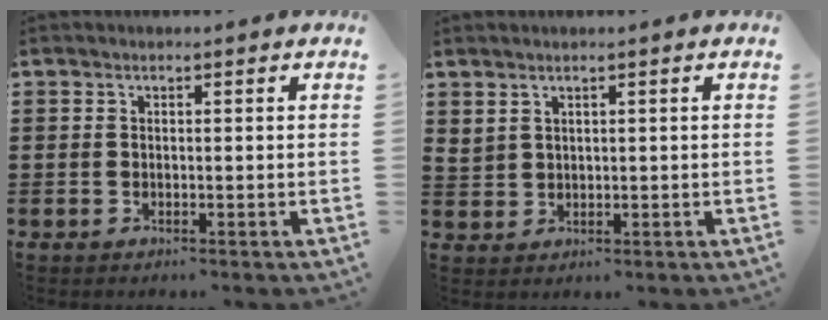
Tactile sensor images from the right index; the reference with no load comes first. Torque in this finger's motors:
{"motor_torque": [0.11, 0.08, 0.04, 0.00]}